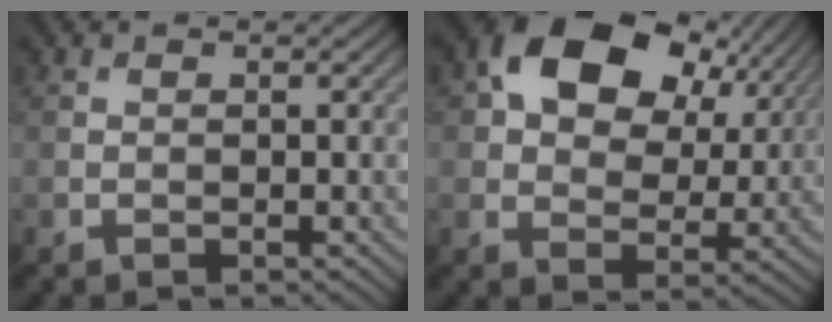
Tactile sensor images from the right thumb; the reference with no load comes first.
{"total": 15.6, "force": [6.5, 10.0, 10.1], "torque": [-0.169, 0.016, 0.101]}